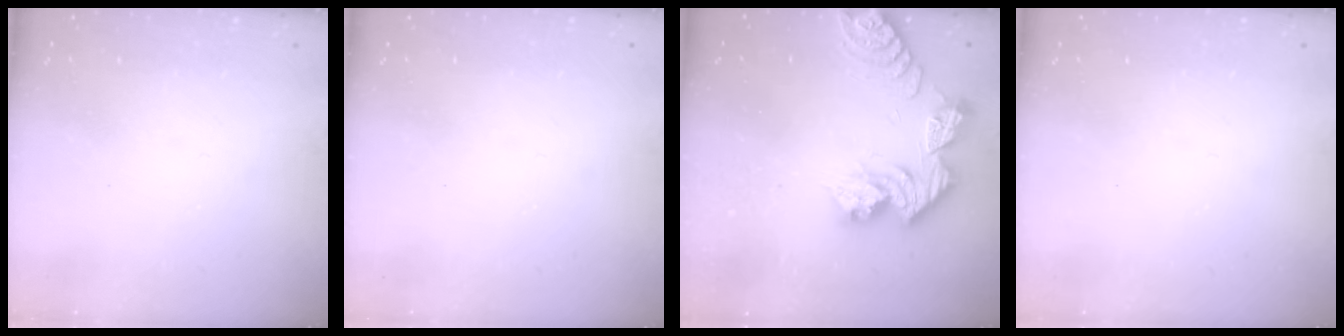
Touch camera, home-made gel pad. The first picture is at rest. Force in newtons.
{"total": 0.0}
{"total": 13.8, "press": 13.7, "slide": 1.2}
{"total": 0.0}